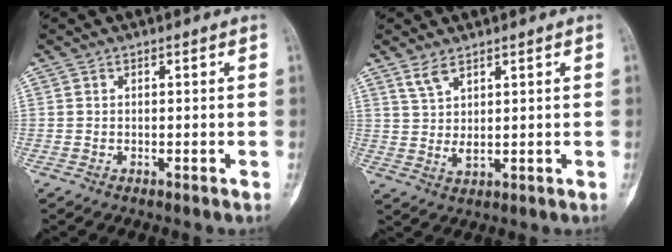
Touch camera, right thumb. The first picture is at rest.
{"total": 3.9, "force": [2.6, 1.2, 2.7], "torque": [-0.060, -0.019, 0.059]}